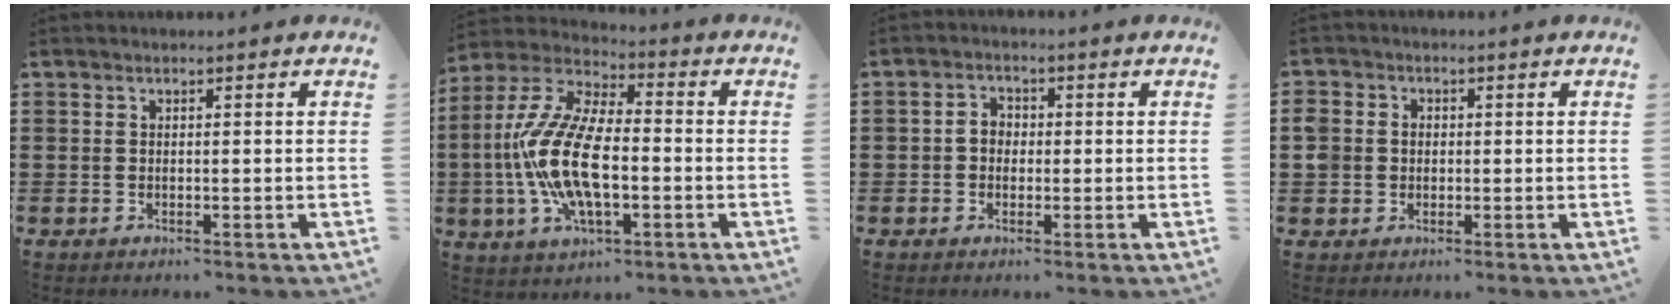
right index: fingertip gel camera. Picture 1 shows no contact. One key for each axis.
{"total": 13.8, "fx": -2.6, "fy": 6.0, "fz": 12.1, "tx": -0.281, "ty": -0.009, "tz": -0.053}
{"total": 2.5, "fx": -0.4, "fy": 2.0, "fz": 1.4, "tx": -0.032, "ty": 0.007, "tz": -0.009}
{"total": 3.1, "fx": -0.2, "fy": 2.9, "fz": 0.9, "tx": -0.035, "ty": 0.009, "tz": -0.008}